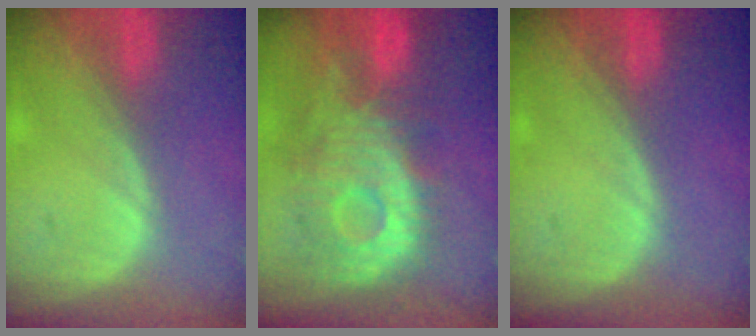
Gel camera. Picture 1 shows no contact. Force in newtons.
{"total": 11.6, "press": 10.5, "slide": 4.9}
{"total": 0.0}